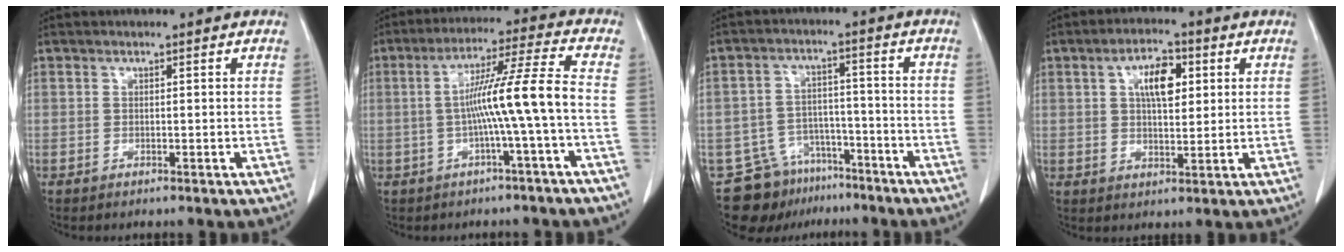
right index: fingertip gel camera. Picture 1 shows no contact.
{"total": 9.8, "force": [-1.6, -1.9, 9.5], "torque": [-0.165, 0.019, -0.025]}
{"total": 9.9, "force": [-7.4, 6.4, 1.7], "torque": [-0.026, 0.032, -0.113]}
{"total": 6.7, "force": [2.1, 2.9, 5.7], "torque": [-0.101, 0.010, 0.036]}